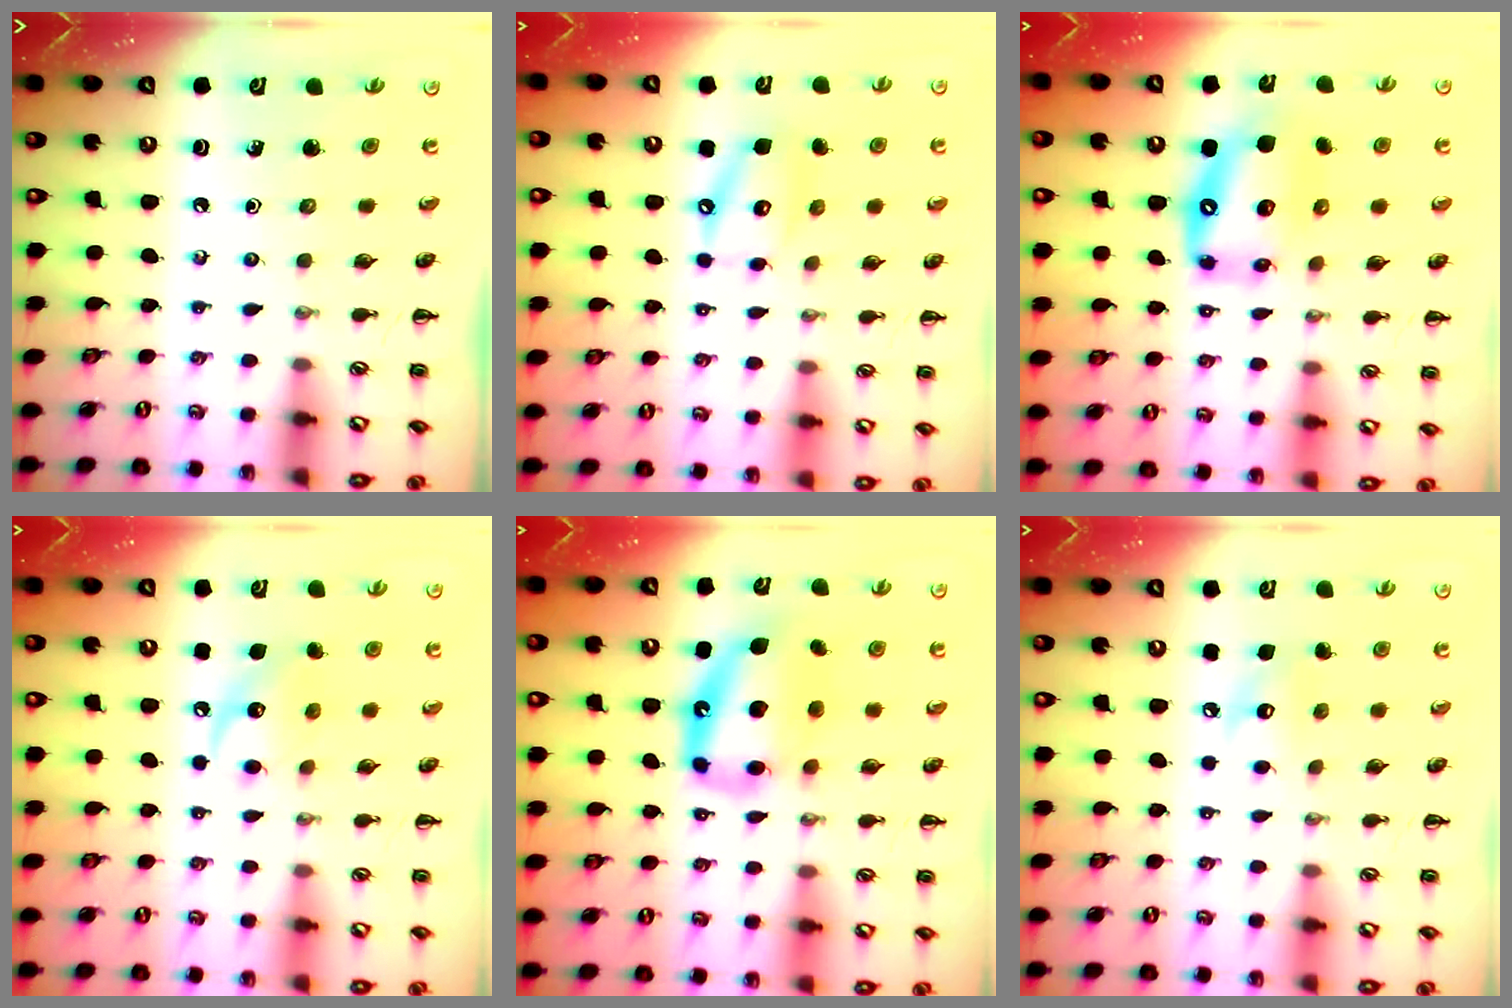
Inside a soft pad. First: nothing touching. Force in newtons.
{"total": 11.0, "press": 10.8, "slide": 2.4}
{"total": 13.1, "press": 12.5, "slide": 3.7}
{"total": 9.6, "press": 9.6, "slide": 0.4}
{"total": 12.3, "press": 11.9, "slide": 3.1}
{"total": 6.4, "press": 6.3, "slide": 1.0}